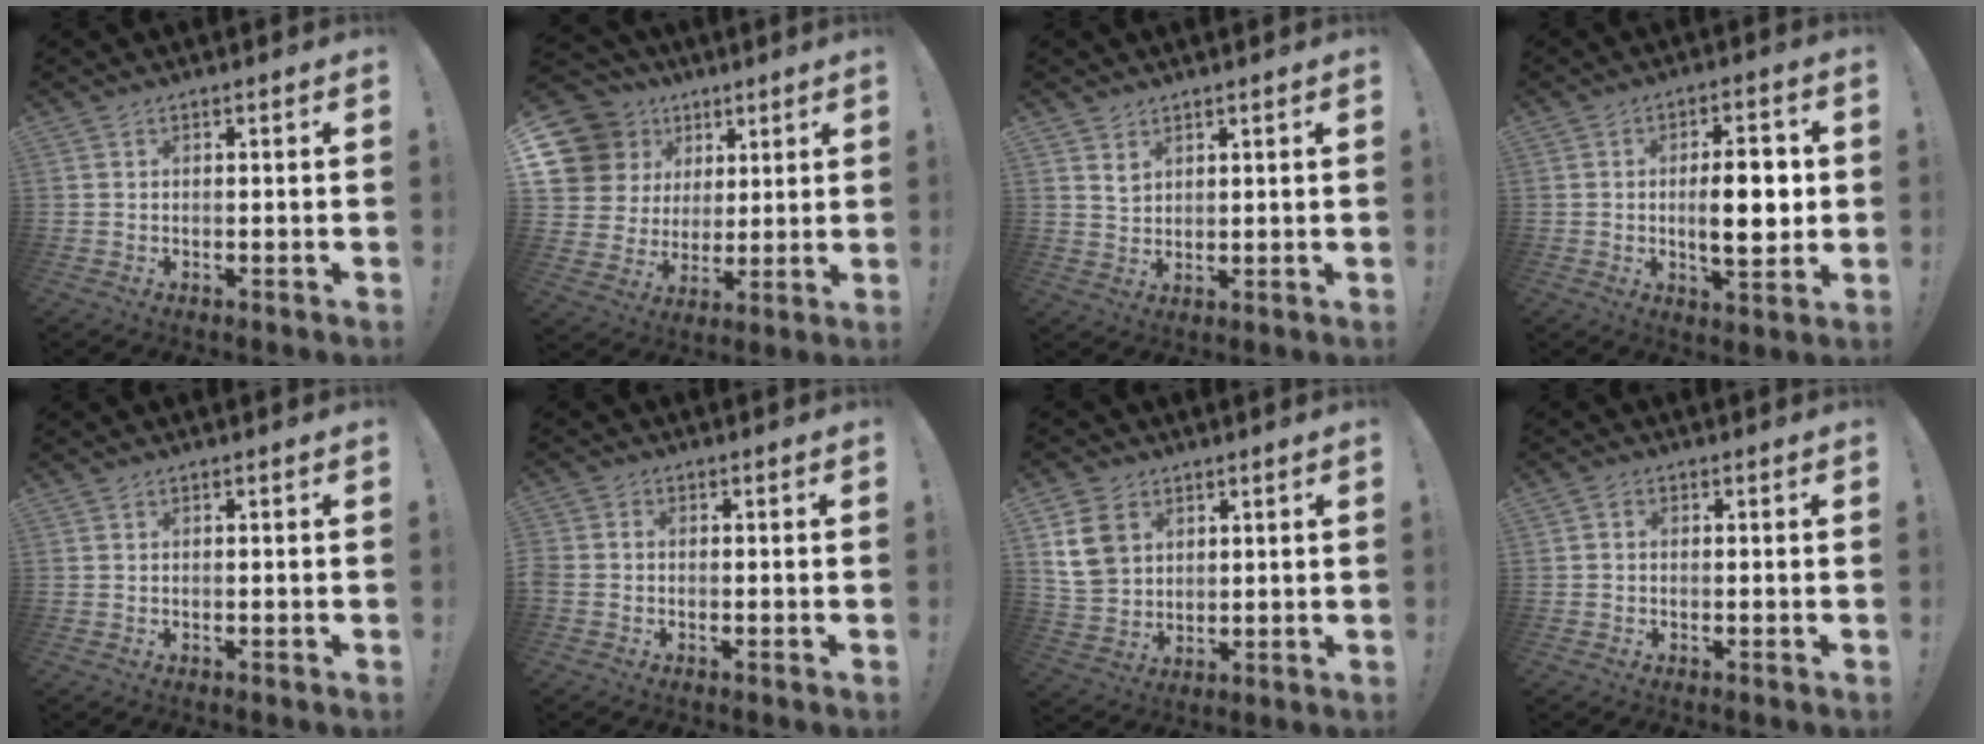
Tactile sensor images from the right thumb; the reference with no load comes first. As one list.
[{"total": 15.2, "force": [6.5, 12.6, 5.4], "torque": [-0.106, -0.028, 0.149]}, {"total": 3.2, "force": [2.4, 1.9, 0.9], "torque": [-0.007, -0.017, 0.043]}, {"total": 11.2, "force": [-0.1, 4.2, 10.4], "torque": [-0.151, -0.006, -0.010]}, {"total": 0.0}, {"total": 1.5, "force": [-1.0, 0.8, 0.7], "torque": [-0.010, 0.004, -0.018]}, {"total": 10.8, "force": [4.7, 8.6, 4.7], "torque": [-0.081, -0.011, 0.096]}, {"total": 0.9, "force": [-0.5, 0.7, 0.4], "torque": [-0.010, 0.004, -0.008]}]